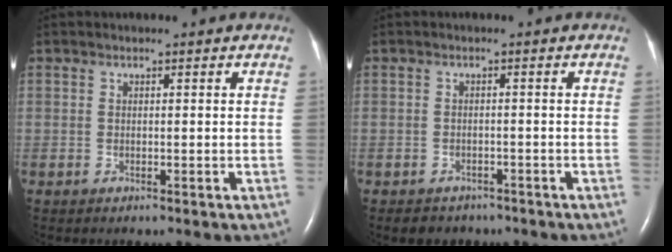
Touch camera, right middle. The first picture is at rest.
{"total": 3.7, "force": [-3.0, 2.1, 0.4], "torque": [-0.011, 0.005, -0.038]}